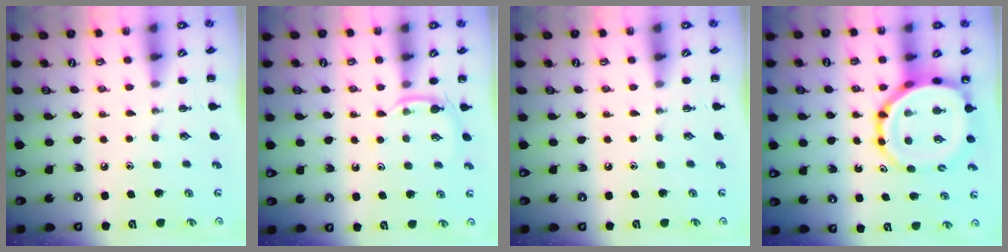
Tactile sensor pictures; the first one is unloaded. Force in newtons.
{"total": 5.3, "press": 5.1, "slide": 1.5}
{"total": 0.0}
{"total": 14.1, "press": 13.5, "slide": 4.1}